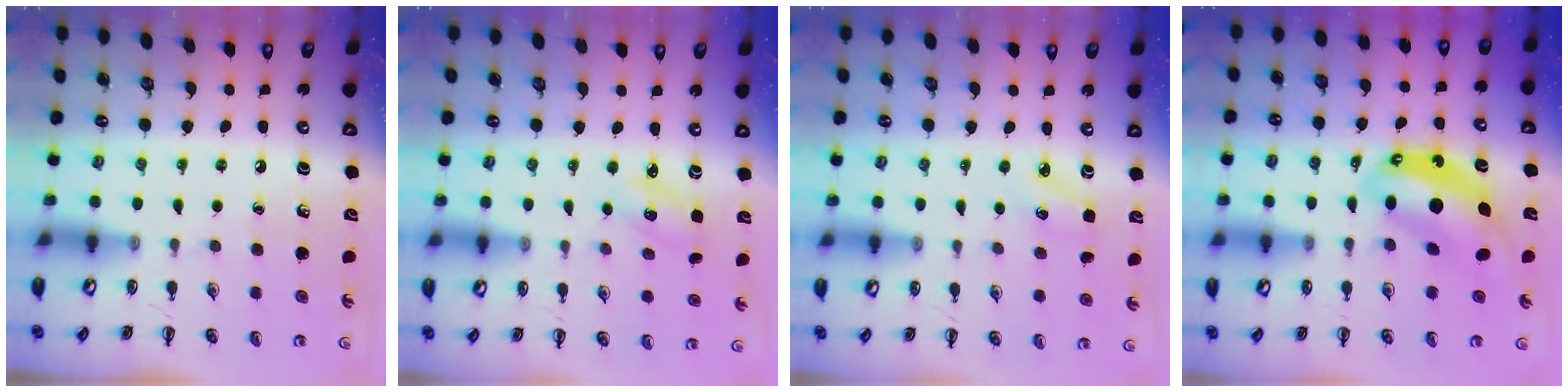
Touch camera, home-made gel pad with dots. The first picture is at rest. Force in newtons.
{"total": 2.9, "press": 2.8, "slide": 0.9}
{"total": 4.6, "press": 4.3, "slide": 1.4}
{"total": 10.6, "press": 10.2, "slide": 2.9}